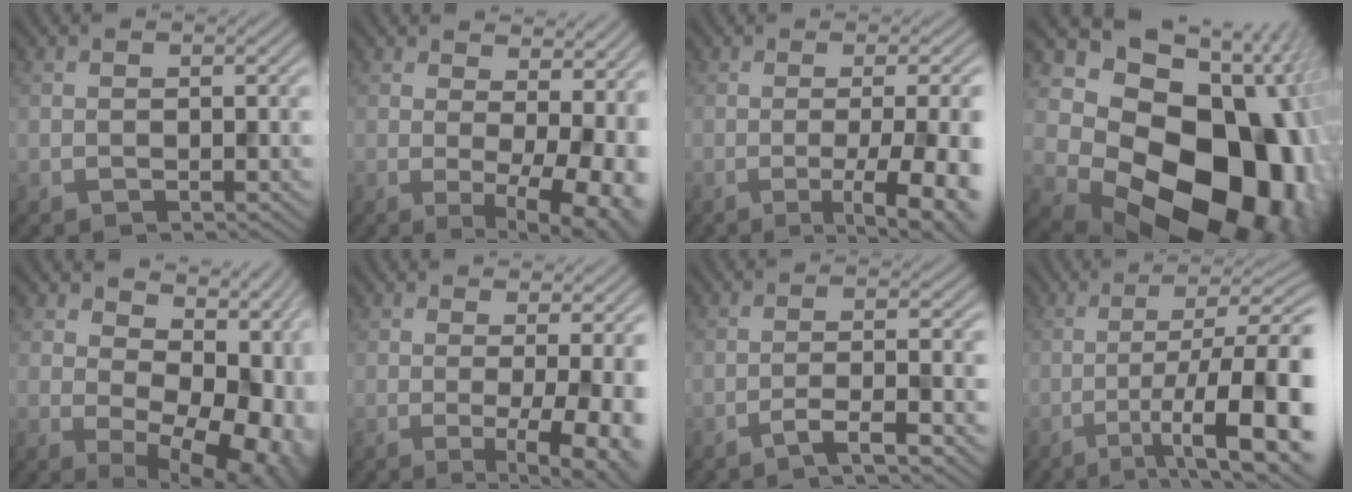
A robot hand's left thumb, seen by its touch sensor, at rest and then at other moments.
{"total": 11.3, "force": [1.0, 5.3, 9.9], "torque": [-0.102, -0.001, 0.040]}
{"total": 11.7, "force": [-3.4, 2.7, 10.8], "torque": [-0.118, 0.002, -0.043]}
{"total": 20.8, "force": [-2.2, 15.4, 13.7], "torque": [-0.216, -0.056, -0.007]}
{"total": 14.7, "force": [0.0, 8.8, 11.7], "torque": [-0.130, -0.015, 0.045]}
{"total": 8.2, "force": [-1.2, 1.9, 7.9], "torque": [-0.096, -0.004, -0.014]}
{"total": 4.4, "force": [-3.1, 0.1, 3.1], "torque": [-0.049, 0.012, -0.071]}
{"total": 14.1, "force": [-5.2, 3.3, 12.6], "torque": [-0.194, -0.003, -0.077]}